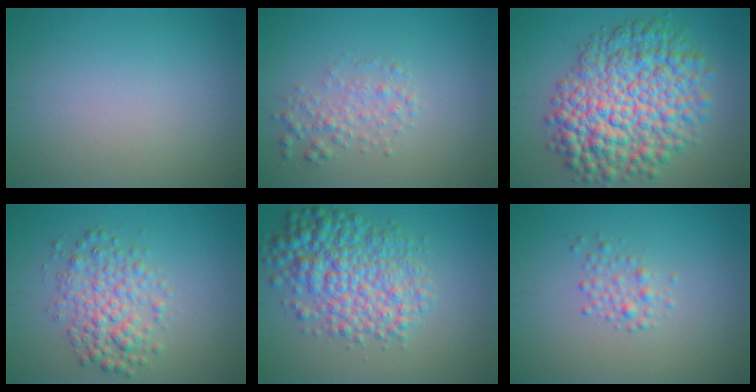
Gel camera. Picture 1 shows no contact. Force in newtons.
{"total": 2.1, "press": 2.1, "slide": 0.0}
{"total": 11.4, "press": 11.4, "slide": 0.2}
{"total": 4.1, "press": 4.1, "slide": 0.1}
{"total": 7.5, "press": 7.5, "slide": 0.1}
{"total": 2.2, "press": 2.2, "slide": 0.1}